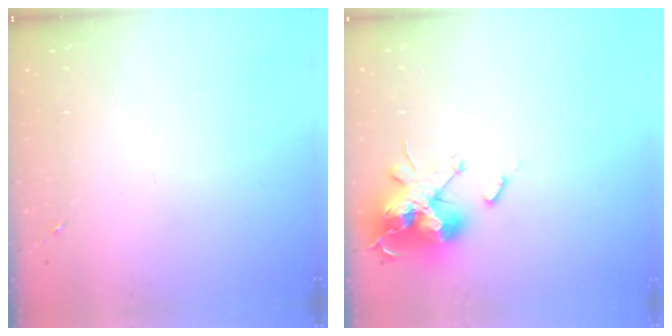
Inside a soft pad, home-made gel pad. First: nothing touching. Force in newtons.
{"total": 18.5, "press": 18.5, "slide": 0.1}